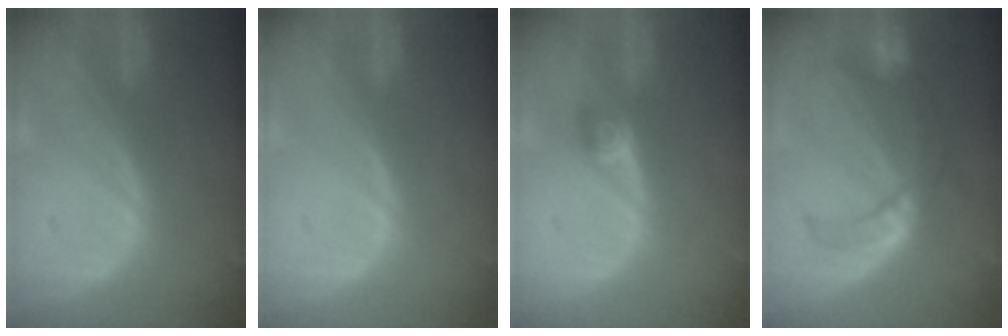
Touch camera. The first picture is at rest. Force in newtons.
{"total": 0.0}
{"total": 2.5, "press": 2.3, "slide": 1.0}
{"total": 7.4, "press": 7.2, "slide": 1.9}